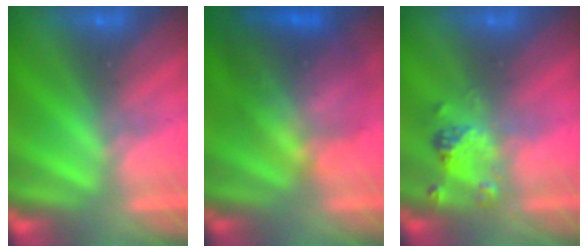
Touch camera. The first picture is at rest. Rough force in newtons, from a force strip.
{"total": 7.3}
{"total": 2.4}